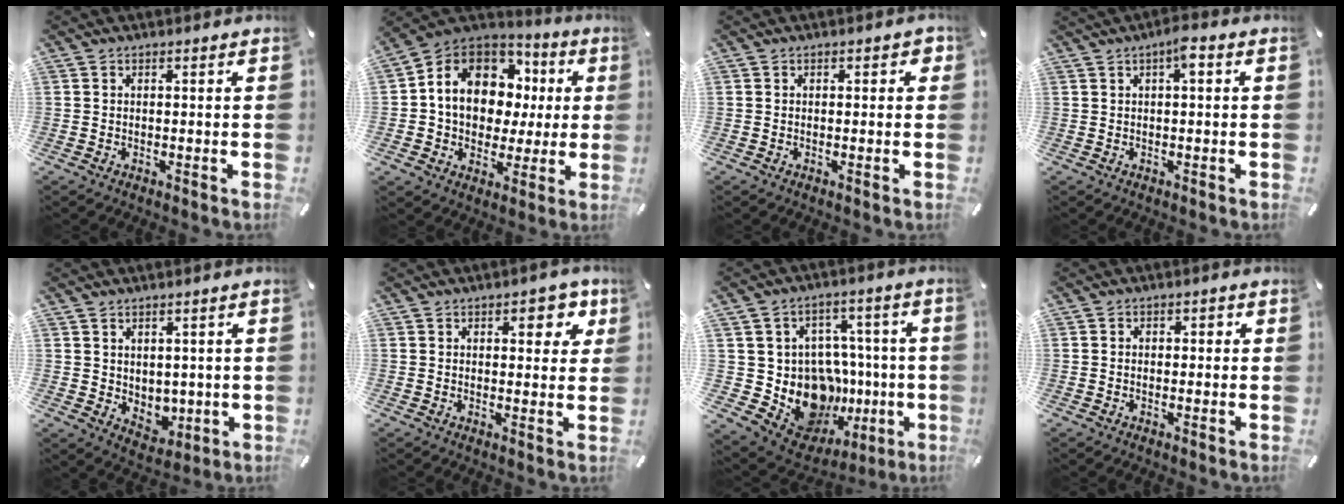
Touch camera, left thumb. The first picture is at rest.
{"total": 13.4, "force": [3.8, 11.0, 6.7], "torque": [-0.135, -0.018, 0.074]}
{"total": 1.4, "force": [0.1, 0.9, 1.1], "torque": [-0.011, 0.003, -0.001]}
{"total": 3.3, "force": [1.1, 0.9, 3.0], "torque": [-0.054, 0.003, 0.016]}
{"total": 4.5, "force": [2.4, 3.8, 0.5], "torque": [0.002, -0.019, 0.043]}
{"total": 6.7, "force": [3.1, 3.7, 4.6], "torque": [-0.041, -0.009, 0.045]}
{"total": 17.4, "force": [-3.0, 14.9, 8.6], "torque": [-0.123, -0.003, -0.005]}
{"total": 1.5, "force": [-0.1, 1.1, 0.9], "torque": [-0.019, 0.008, -0.006]}